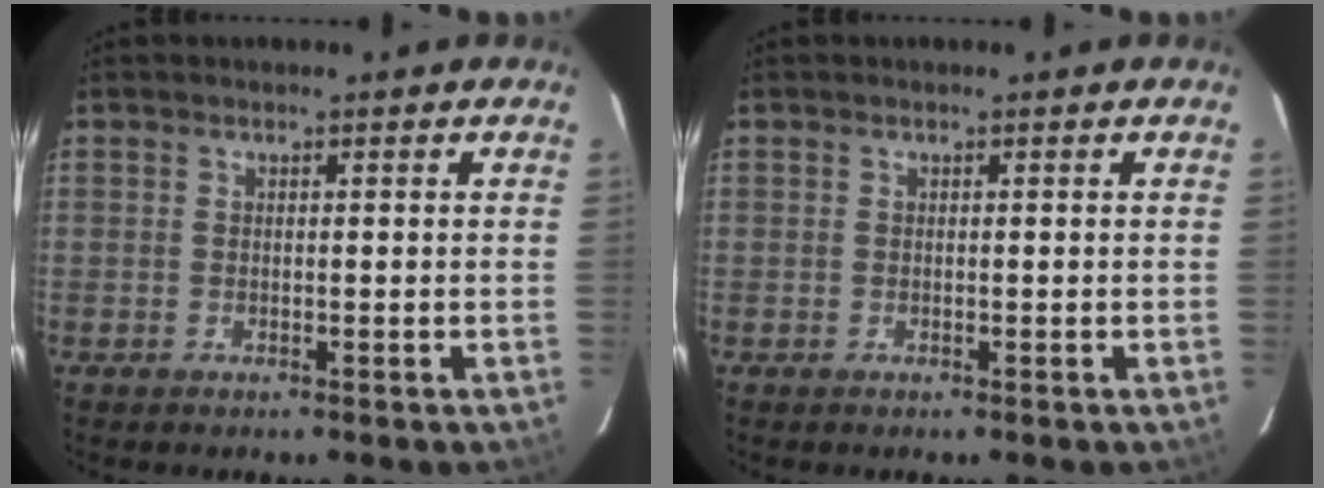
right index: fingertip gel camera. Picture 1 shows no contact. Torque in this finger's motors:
{"motor_torque": [-0.07, 0.06, 0.00, 0.00]}